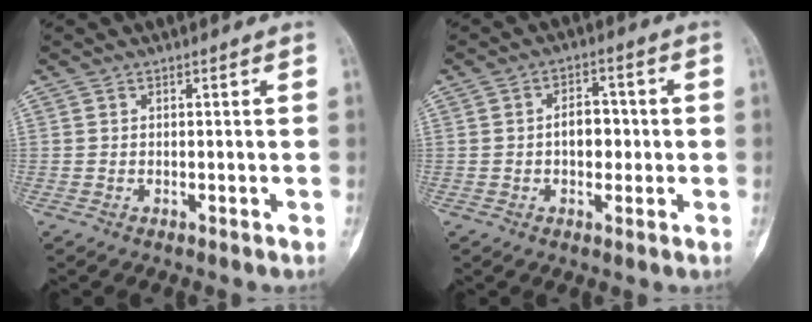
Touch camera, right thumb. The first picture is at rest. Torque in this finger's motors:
{"motor_torque": [0.68, 0.57, 0.34, -0.48, 0.11]}